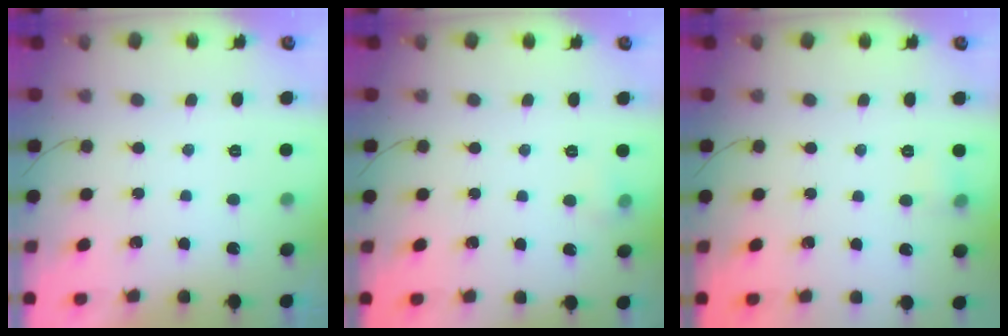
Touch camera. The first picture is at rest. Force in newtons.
{"total": 4.3, "press": 4.0, "slide": 1.6}
{"total": 5.9, "press": 5.7, "slide": 1.6}